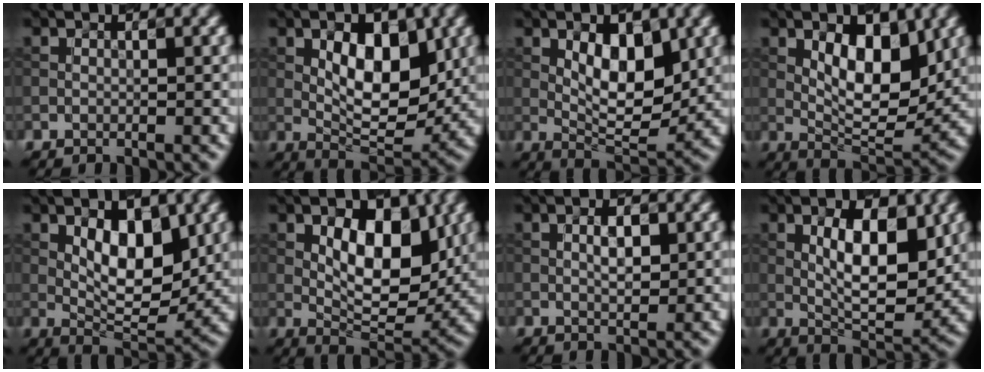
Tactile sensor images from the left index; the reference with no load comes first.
{"total": 7.7, "force": [1.4, 3.7, 6.5], "torque": [-0.095, -0.002, 0.023]}
{"total": 6.1, "force": [1.3, 2.6, 5.4], "torque": [-0.077, -0.004, 0.023]}
{"total": 7.1, "force": [1.9, 3.0, 6.1], "torque": [-0.090, -0.004, 0.030]}
{"total": 6.8, "force": [1.6, 3.0, 6.0], "torque": [-0.087, -0.003, 0.025]}
{"total": 8.9, "force": [2.0, 4.6, 7.4], "torque": [-0.112, -0.005, 0.031]}
{"total": 2.4, "force": [0.4, 0.9, 2.1], "torque": [-0.038, 0.003, 0.007]}
{"total": 7.4, "force": [1.4, 3.0, 6.6], "torque": [-0.098, -0.004, 0.025]}